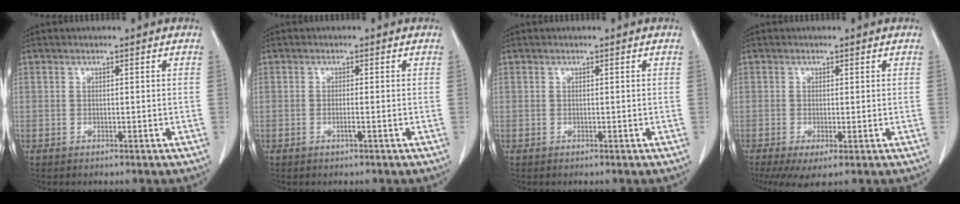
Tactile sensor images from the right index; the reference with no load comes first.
{"total": 1.2, "force": [-0.4, -0.2, 1.1], "torque": [-0.024, -0.003, -0.007]}
{"total": 0.0}
{"total": 4.7, "force": [-1.5, 1.6, 4.1], "torque": [-0.069, -0.013, -0.022]}